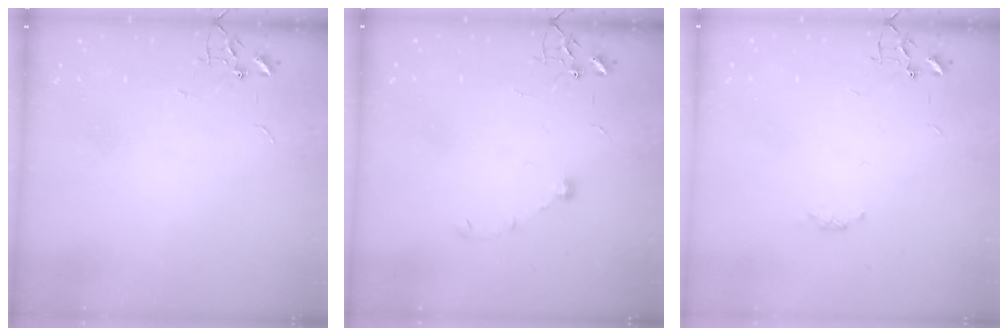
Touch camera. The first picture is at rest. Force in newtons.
{"total": 5.4, "press": 5.3, "slide": 0.9}
{"total": 3.6, "press": 3.5, "slide": 1.1}